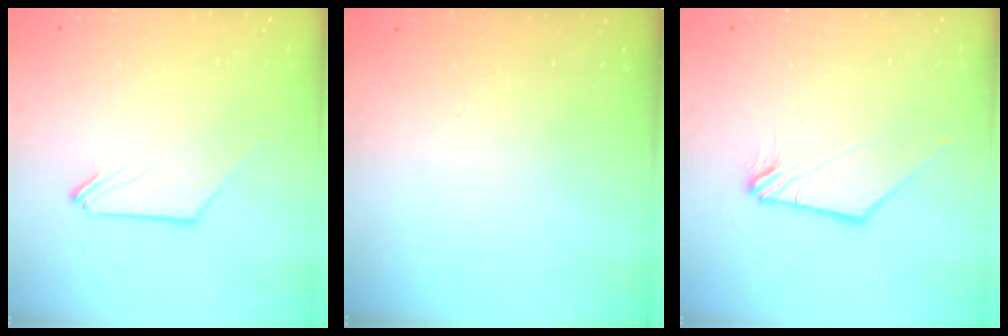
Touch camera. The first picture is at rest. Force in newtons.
{"total": 0.0}
{"total": 1.6, "press": 1.6, "slide": 0.1}